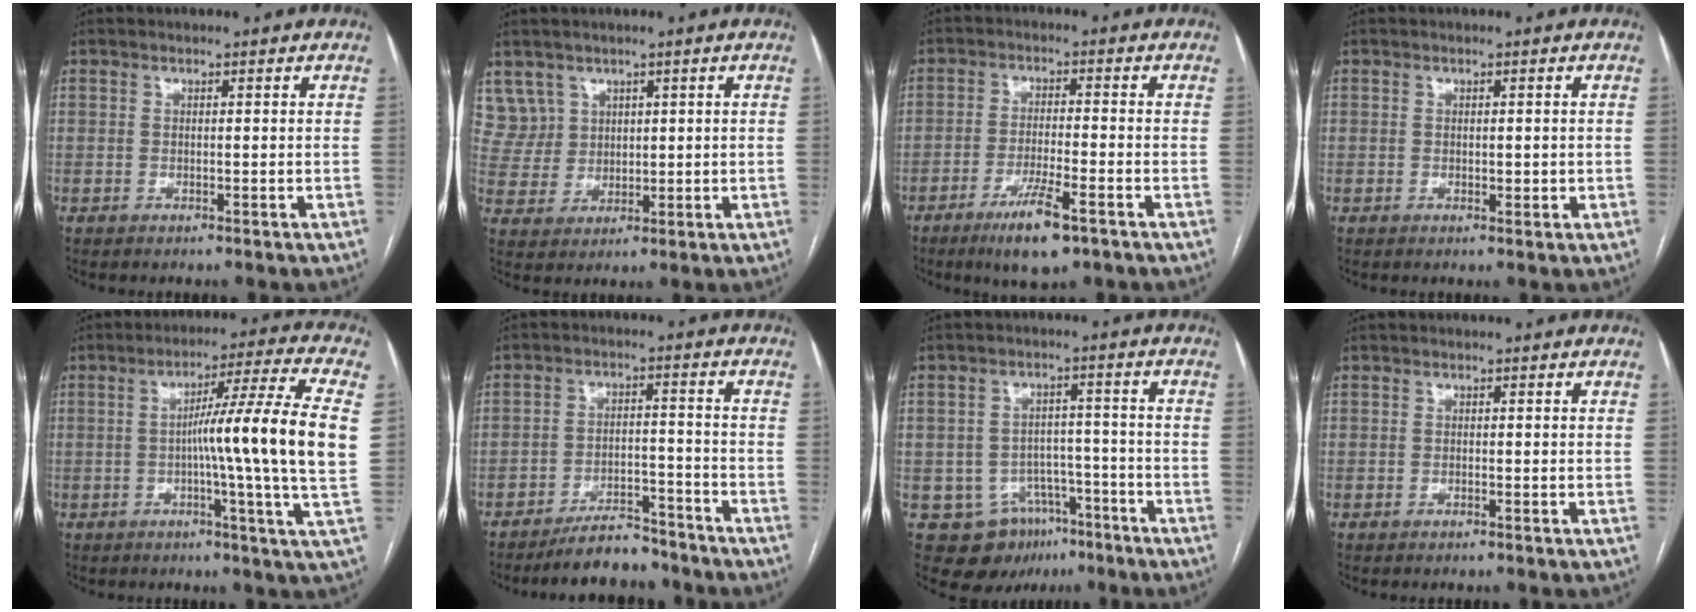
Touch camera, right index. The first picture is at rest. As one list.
[{"total": 6.1, "force": [3.5, 5.0, -0.1], "torque": [0.002, 0.015, 0.080]}, {"total": 7.9, "force": [-4.8, 1.1, 6.2], "torque": [-0.114, -0.014, -0.078]}, {"total": 1.4, "force": [-0.1, 0.8, 1.2], "torque": [-0.016, -0.001, 0.001]}, {"total": 15.5, "force": [0.2, -2.1, 15.4], "torque": [-0.232, 0.000, -0.009]}, {"total": 7.7, "force": [-7.0, 2.3, 2.0], "torque": [-0.029, 0.007, -0.117]}, {"total": 10.1, "force": [-5.5, 7.8, 3.2], "torque": [-0.045, 0.020, -0.072]}, {"total": 0.0}]